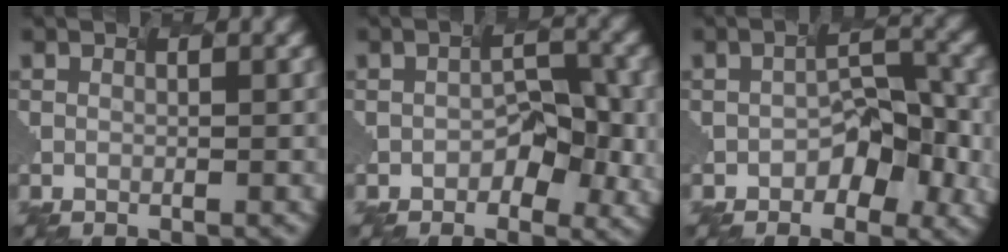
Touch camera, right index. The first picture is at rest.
{"total": 3.3, "force": [-1.4, 2.1, 2.2], "torque": [-0.033, 0.000, -0.013]}
{"total": 4.3, "force": [-2.0, 2.5, 2.9], "torque": [-0.040, 0.006, -0.023]}